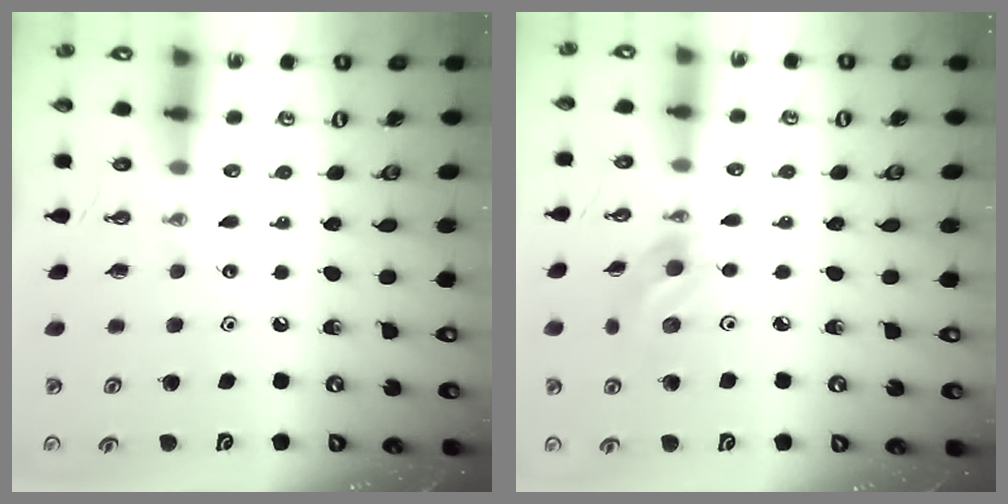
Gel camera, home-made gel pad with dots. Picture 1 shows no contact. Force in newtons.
{"total": 8.5, "press": 8.2, "slide": 2.2}